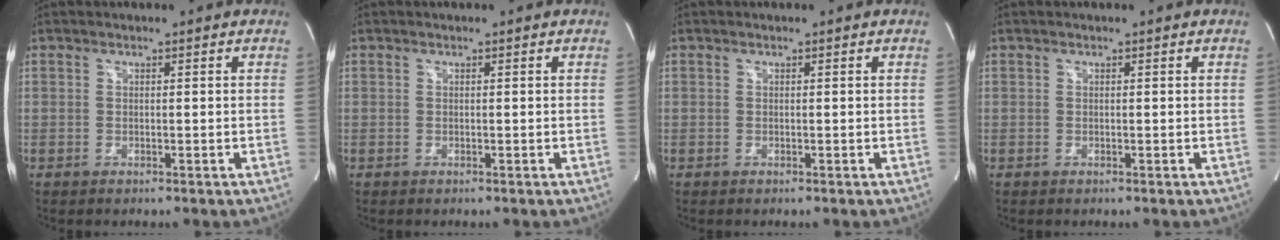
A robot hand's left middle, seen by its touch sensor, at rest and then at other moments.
{"total": 0.0}
{"total": 0.0}
{"total": 0.0}